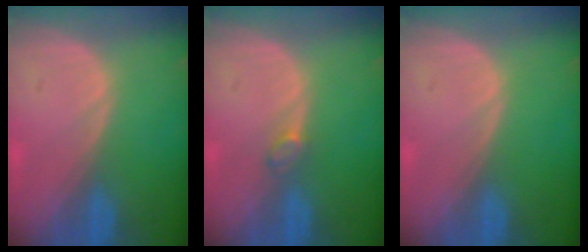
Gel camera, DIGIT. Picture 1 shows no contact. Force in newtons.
{"total": 1.4, "press": 1.4, "slide": 0.2}
{"total": 0.0}